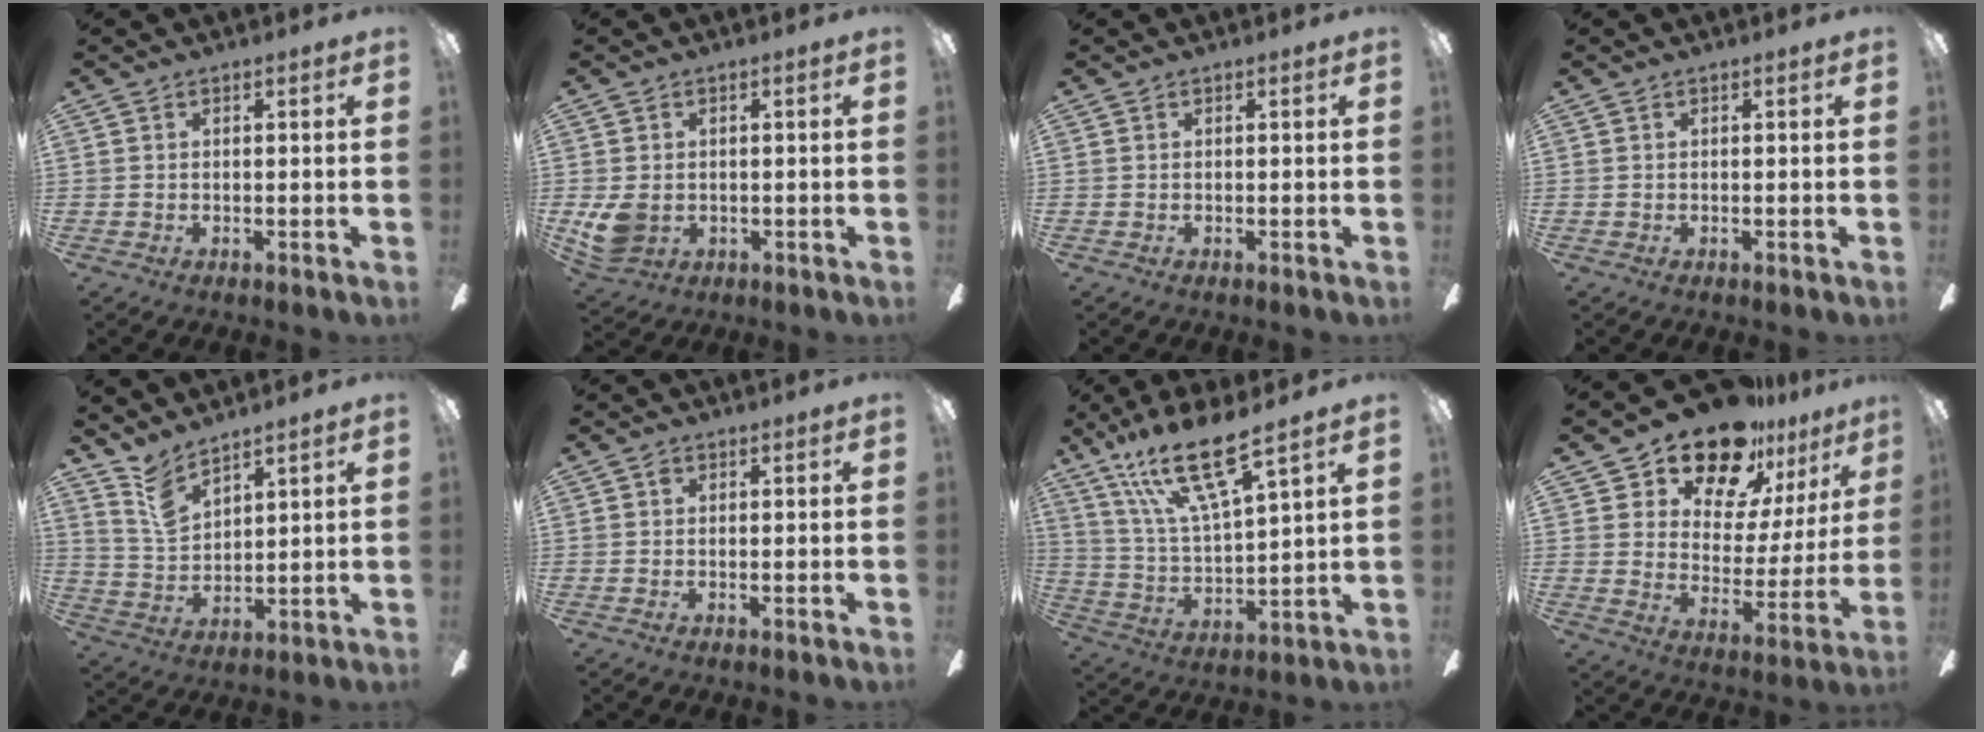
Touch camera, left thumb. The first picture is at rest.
{"total": 6.2, "force": [-0.4, 5.0, 3.6], "torque": [-0.074, 0.006, -0.003]}
{"total": 0.0}
{"total": 0.0}
{"total": 7.7, "force": [6.6, 2.7, 2.9], "torque": [-0.080, -0.028, 0.126]}
{"total": 1.0, "force": [0.3, 0.8, 0.5], "torque": [-0.012, 0.005, 0.004]}
{"total": 18.1, "force": [12.4, 4.3, 12.5], "torque": [-0.259, -0.063, 0.208]}
{"total": 17.7, "force": [14.5, 8.0, 6.1], "torque": [-0.115, -0.103, 0.258]}